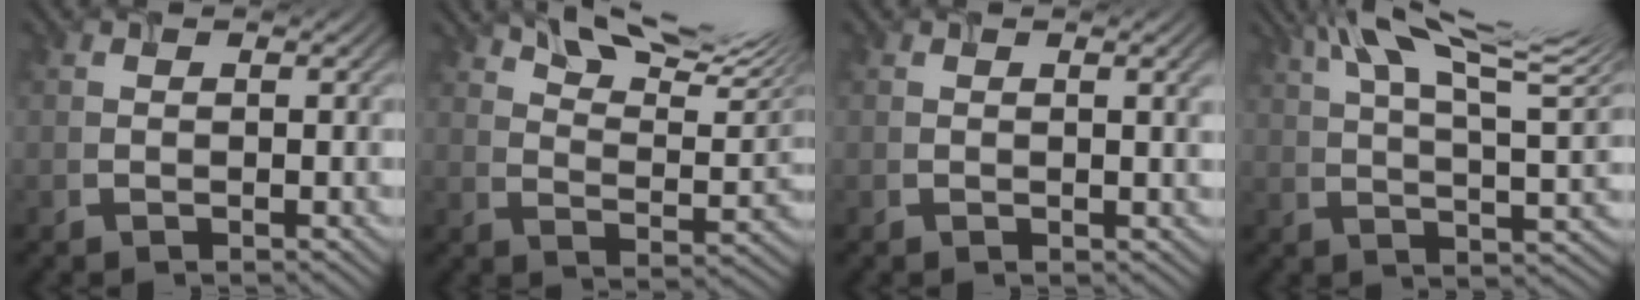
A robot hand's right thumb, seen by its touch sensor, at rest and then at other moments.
{"total": 13.1, "force": [9.6, 3.6, 8.1], "torque": [-0.139, 0.007, 0.143]}
{"total": 2.0, "force": [0.6, 0.4, 1.8], "torque": [-0.024, 0.001, 0.010]}
{"total": 15.8, "force": [9.1, 3.9, 12.3], "torque": [-0.208, 0.022, 0.135]}